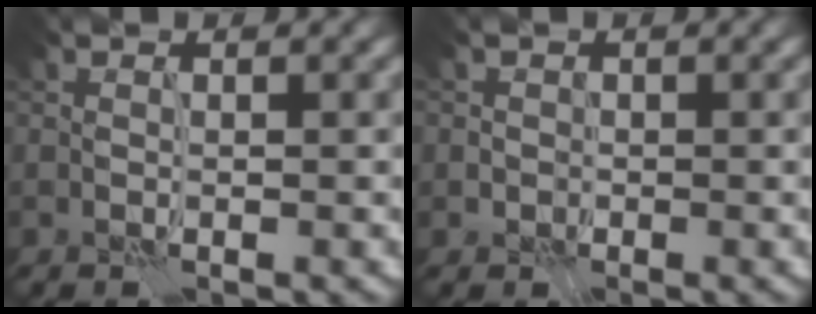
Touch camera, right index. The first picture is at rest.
{"total": 1.2, "force": [0.0, 1.2, 0.0], "torque": [0.006, -0.003, 0.000]}